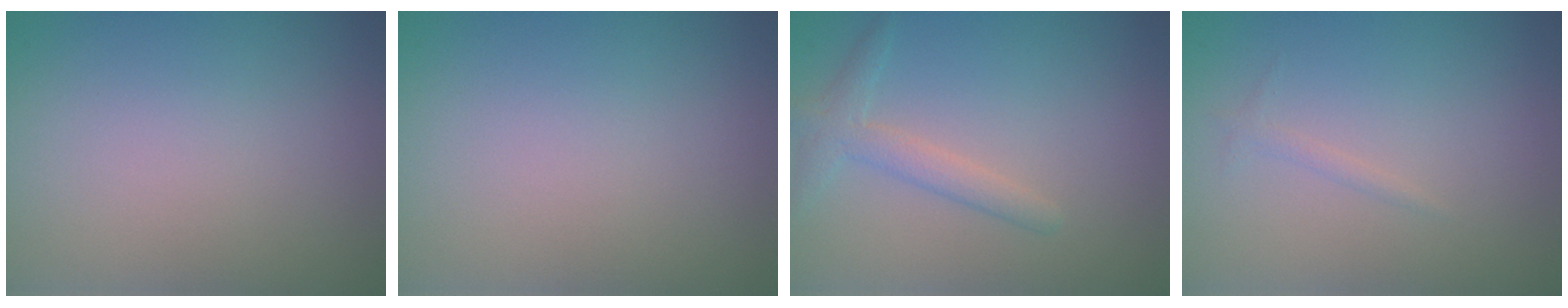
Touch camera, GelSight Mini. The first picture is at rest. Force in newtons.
{"total": 0.0}
{"total": 2.1, "press": 2.1, "slide": 0.1}
{"total": 0.6, "press": 0.6, "slide": 0.1}